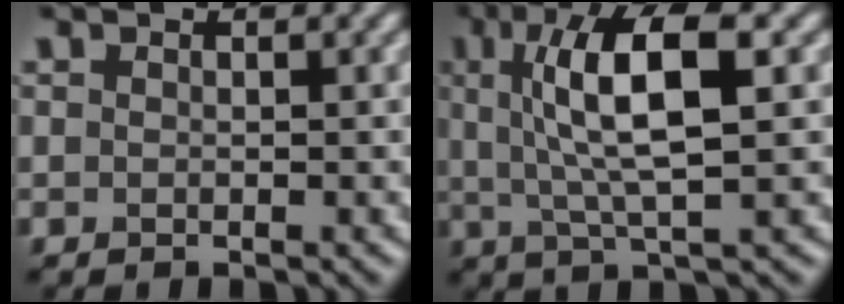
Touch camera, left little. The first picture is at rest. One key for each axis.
{"total": 8.1, "fx": 1.7, "fy": 2.3, "fz": 7.5, "tx": -0.136, "ty": 0.010, "tz": 0.029}